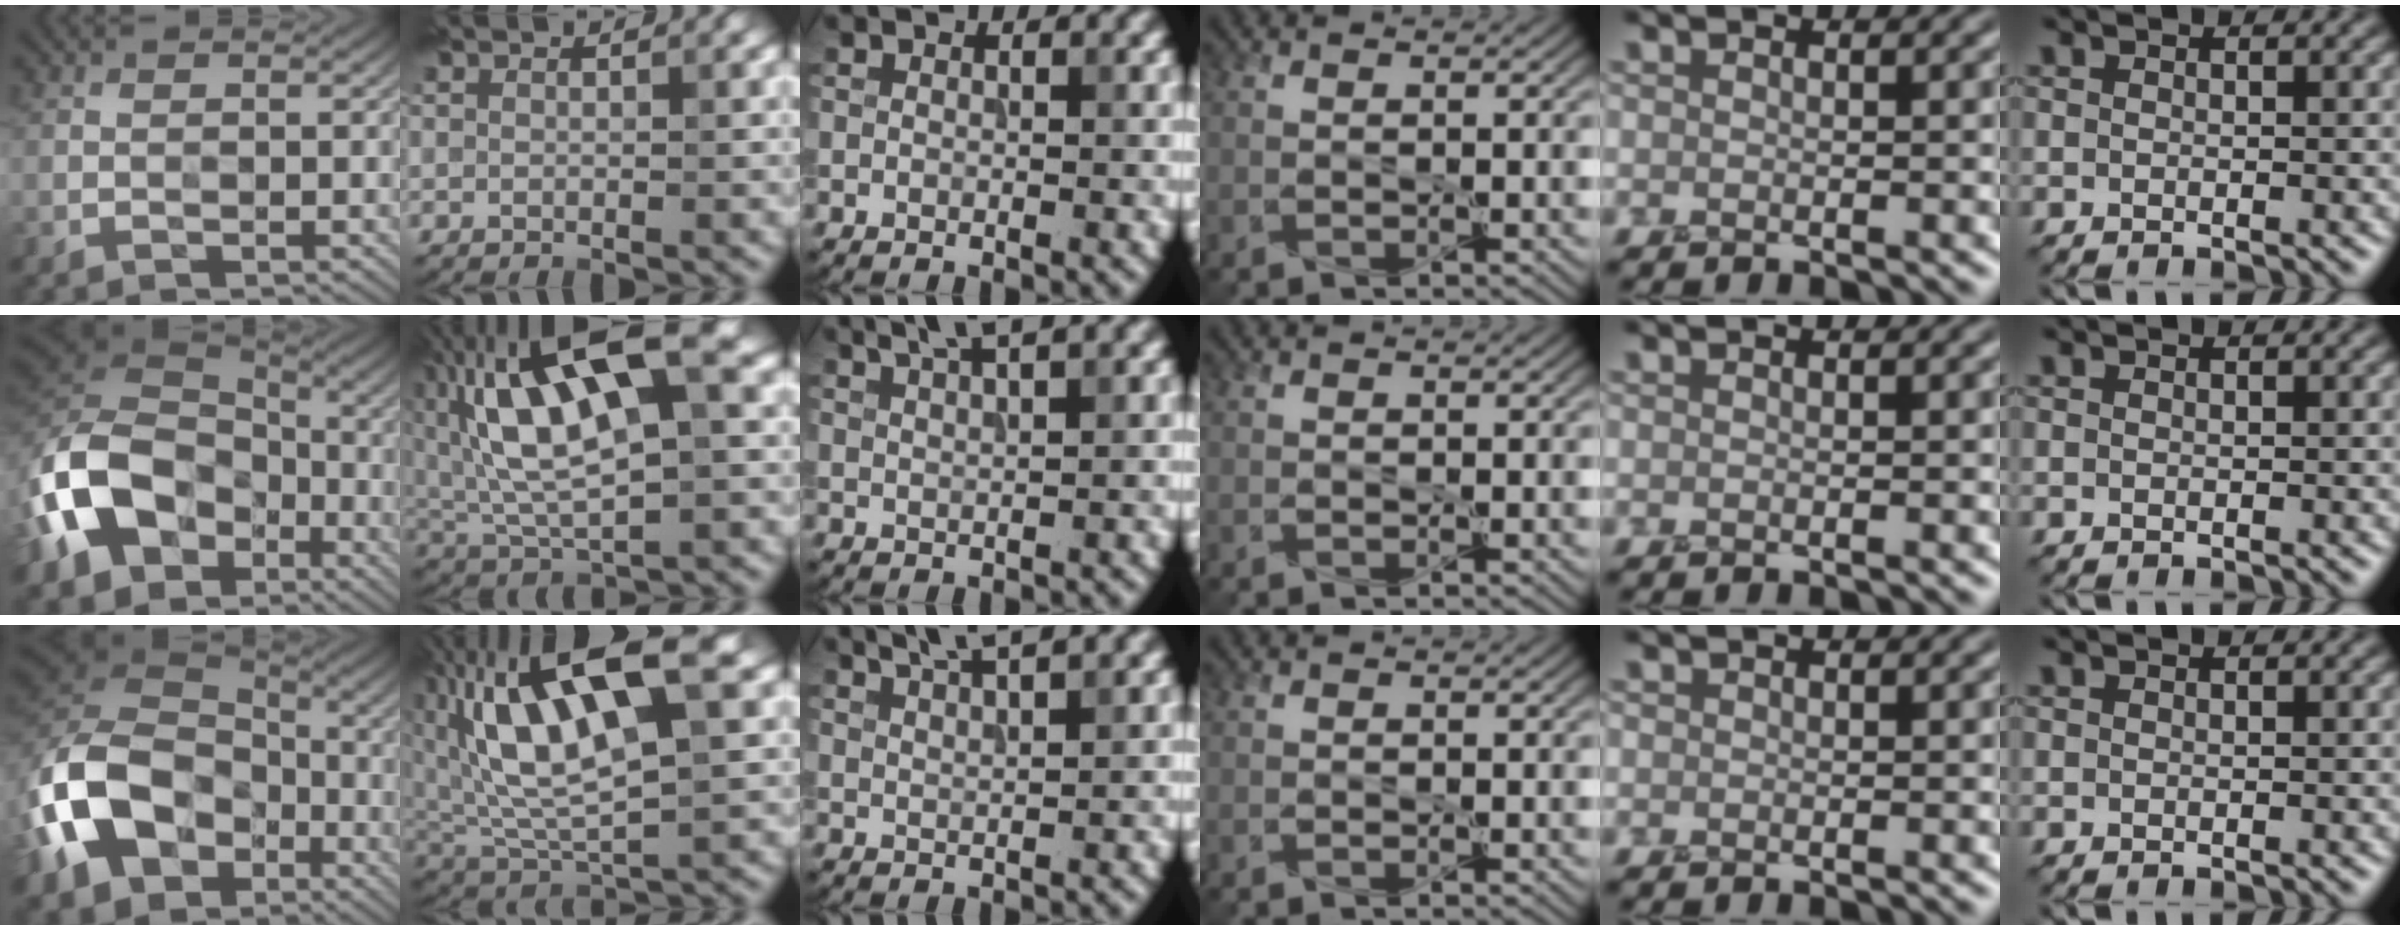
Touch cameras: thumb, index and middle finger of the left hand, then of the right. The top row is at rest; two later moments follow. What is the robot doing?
{"motion": "peel", "object": "sticker"}